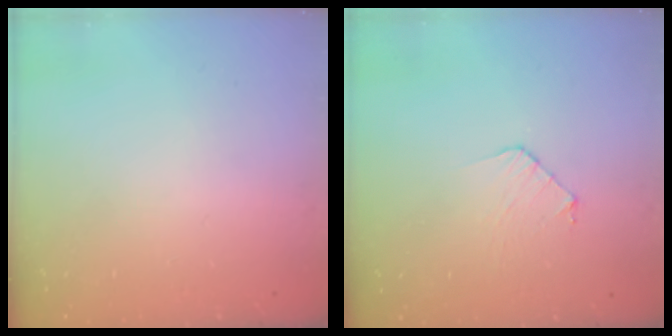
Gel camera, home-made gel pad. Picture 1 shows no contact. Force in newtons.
{"total": 5.1, "press": 5.1, "slide": 0.4}